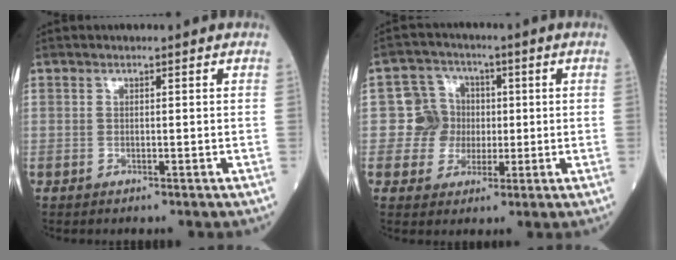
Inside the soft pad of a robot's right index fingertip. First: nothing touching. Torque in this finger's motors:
{"motor_torque": [0.24, 0.04, 0.02, 0.00]}